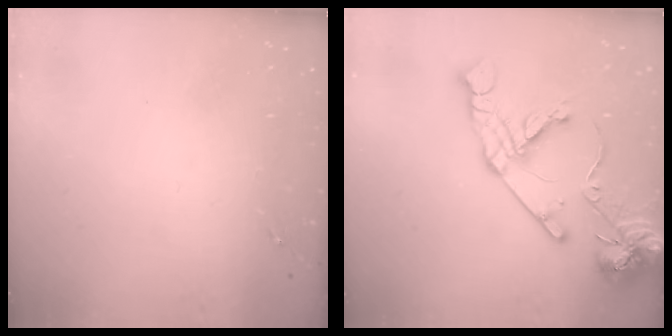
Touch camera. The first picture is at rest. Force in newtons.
{"total": 17.1, "press": 16.9, "slide": 2.3}